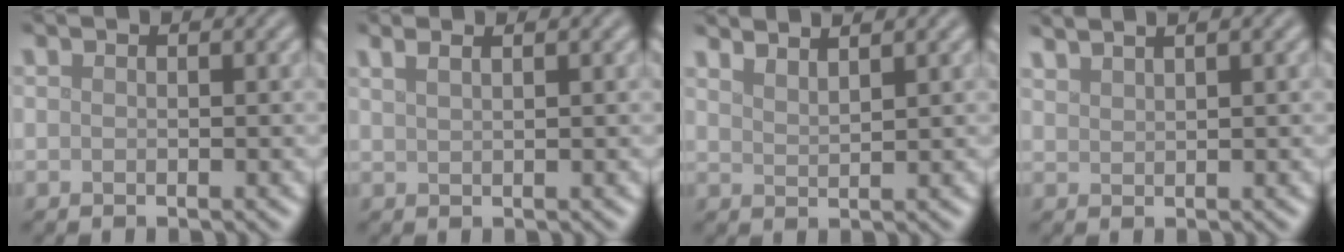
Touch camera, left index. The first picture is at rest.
{"total": 2.6, "force": [1.7, 1.1, 1.6], "torque": [-0.007, 0.006, 0.001]}
{"total": 3.2, "force": [2.8, 0.8, 1.3], "torque": [0.000, 0.010, 0.028]}
{"total": 3.1, "force": [2.5, 0.9, 1.7], "torque": [-0.007, 0.016, 0.019]}